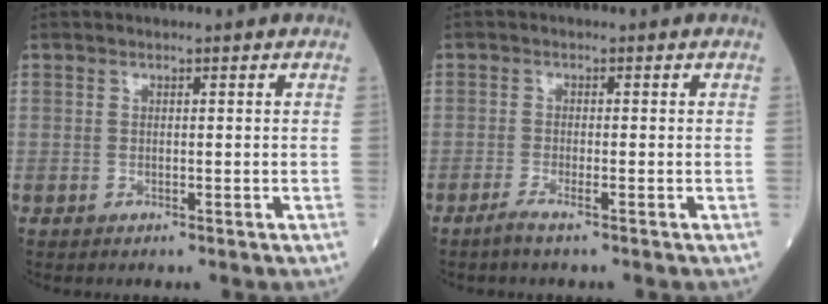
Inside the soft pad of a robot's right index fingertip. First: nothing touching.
{"total": 2.1, "force": [-1.3, 0.0, 1.6], "torque": [-0.036, -0.004, -0.029]}